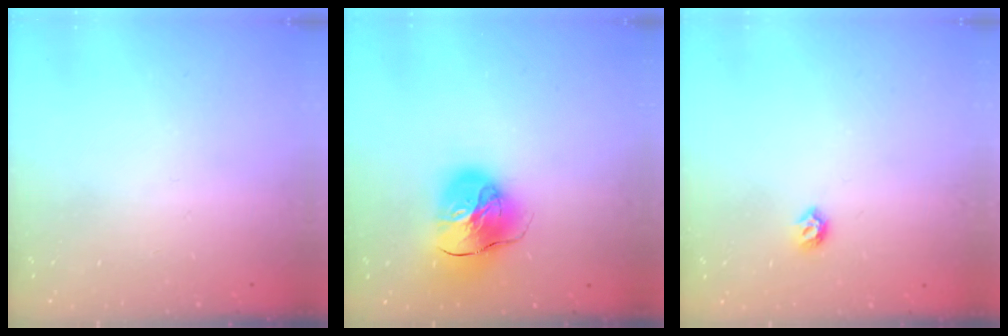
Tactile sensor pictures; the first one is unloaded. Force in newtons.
{"total": 14.1, "press": 14.0, "slide": 2.0}
{"total": 5.0, "press": 4.9, "slide": 1.1}